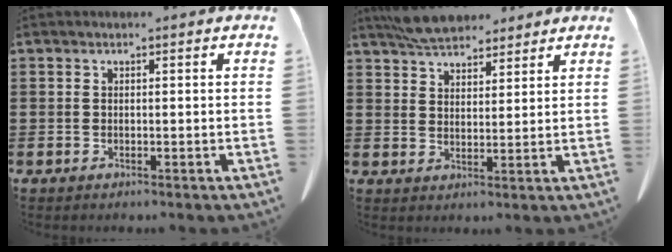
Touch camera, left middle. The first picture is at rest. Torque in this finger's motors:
{"motor_torque": [0.24, -0.21, 0.21, 0.07]}